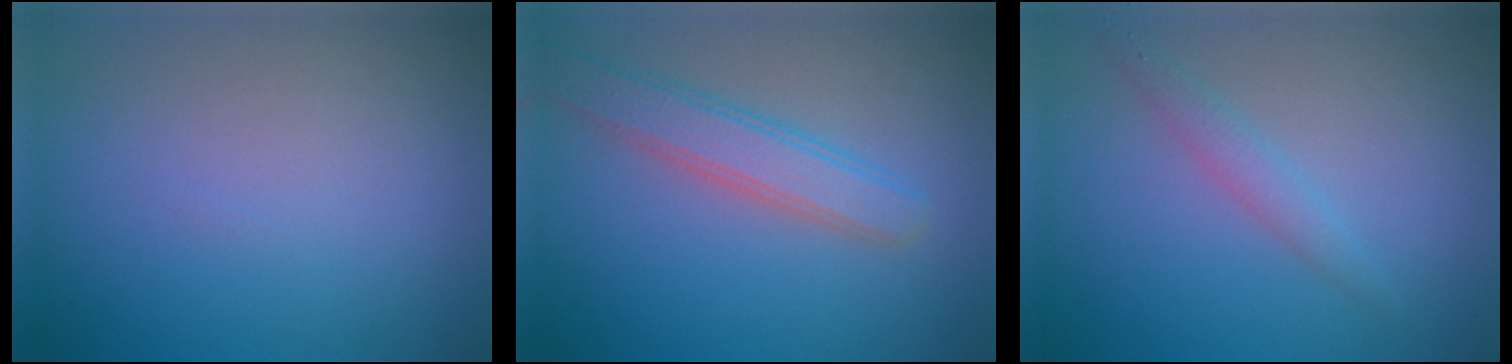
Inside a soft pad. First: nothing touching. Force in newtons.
{"total": 3.7, "press": 3.7, "slide": 0.2}
{"total": 1.6, "press": 1.6, "slide": 0.1}